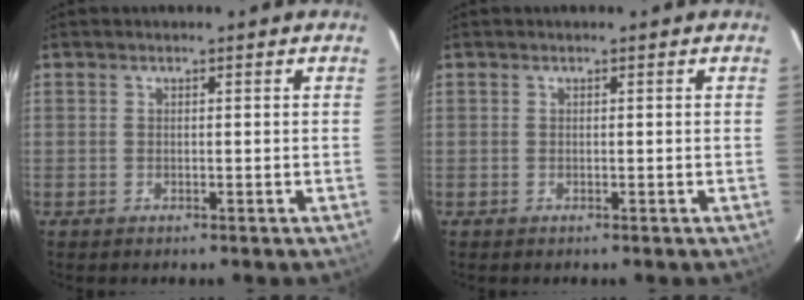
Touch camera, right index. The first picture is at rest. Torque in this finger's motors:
{"motor_torque": [0.00, 0.00, 0.00, 0.01]}